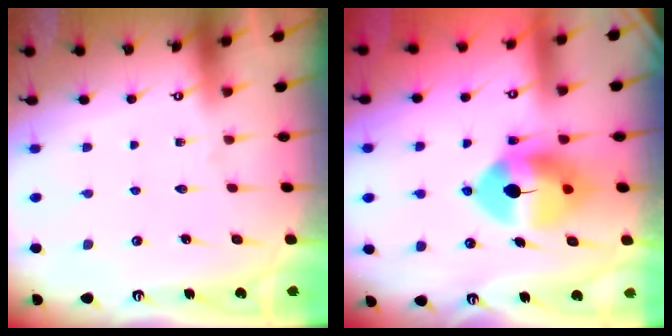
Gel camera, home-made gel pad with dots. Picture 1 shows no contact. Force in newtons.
{"total": 11.8, "press": 11.6, "slide": 2.0}